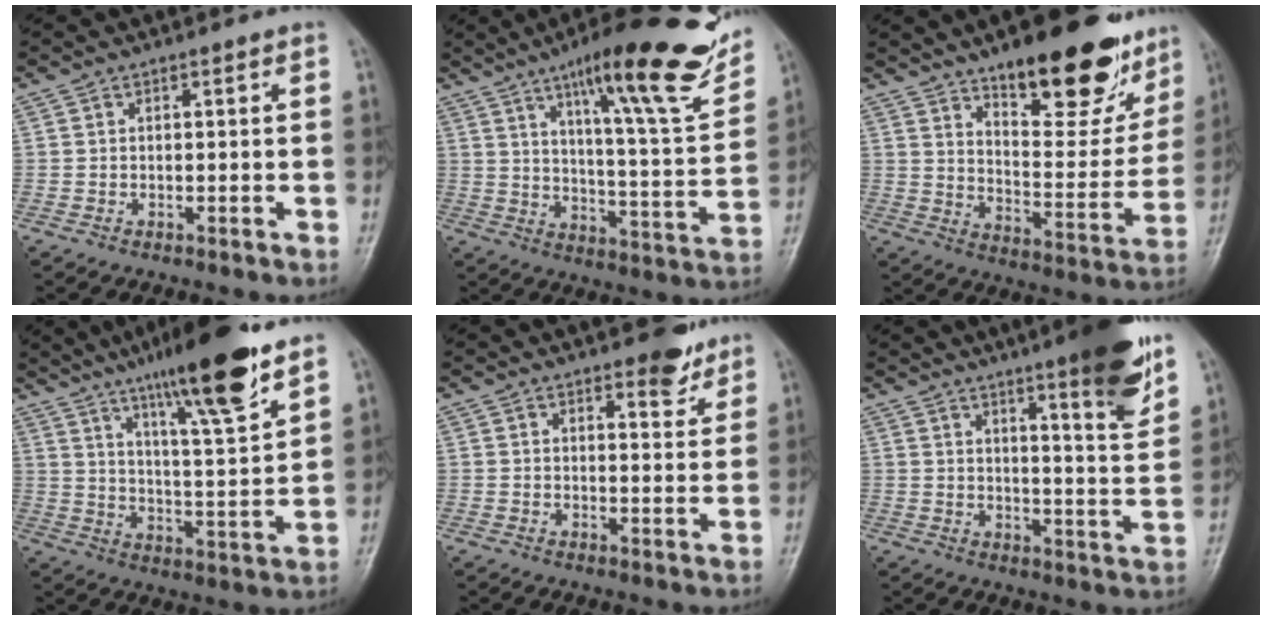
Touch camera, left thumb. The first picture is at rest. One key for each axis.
{"total": 23.1, "fx": 14.4, "fy": 4.1, "fz": 17.7, "tx": -0.224, "ty": -0.056, "tz": 0.213}
{"total": 23.0, "fx": 15.2, "fy": 8.5, "fz": 15.1, "tx": -0.156, "ty": -0.077, "tz": 0.224}
{"total": 17.7, "fx": 11.9, "fy": 2.2, "fz": 13.0, "tx": -0.193, "ty": -0.060, "tz": 0.192}
{"total": 5.1, "fx": 3.8, "fy": 2.0, "fz": 2.7, "tx": -0.013, "ty": -0.026, "tz": 0.052}
{"total": 13.6, "fx": 8.6, "fy": 1.7, "fz": 10.4, "tx": -0.126, "ty": -0.051, "tz": 0.121}